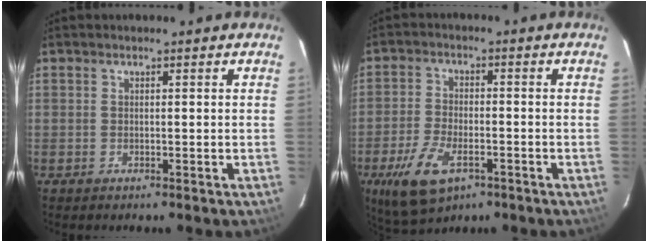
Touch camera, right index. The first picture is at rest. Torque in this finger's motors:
{"motor_torque": [1.21, -0.63, 0.24, 0.05]}